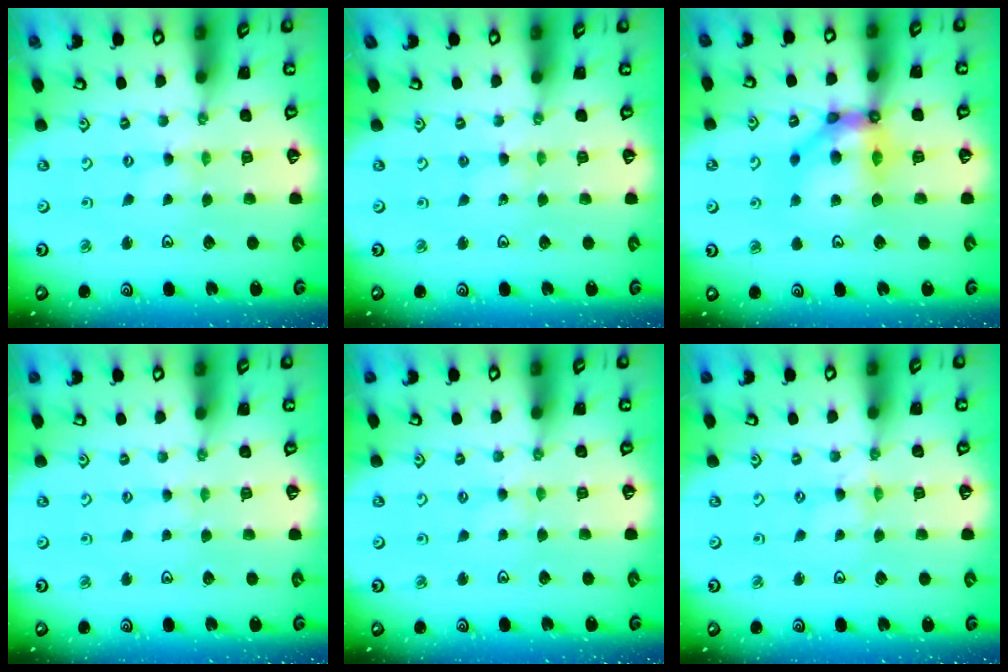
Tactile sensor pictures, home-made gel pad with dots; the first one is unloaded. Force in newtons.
{"total": 3.1, "press": 3.1, "slide": 0.4}
{"total": 12.0, "press": 11.7, "slide": 2.4}
{"total": 1.2, "press": 1.2, "slide": 0.2}
{"total": 1.1, "press": 1.1, "slide": 0.4}
{"total": 0.0}